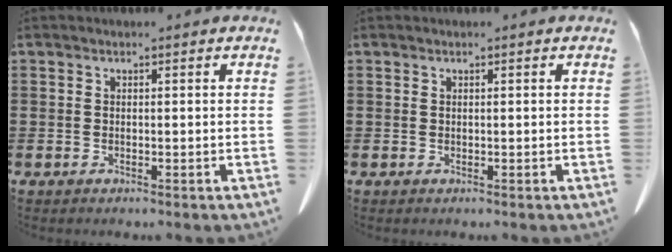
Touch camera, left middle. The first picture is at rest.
{"total": 0.0}